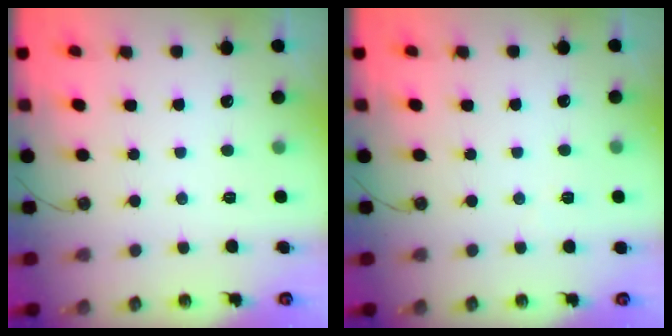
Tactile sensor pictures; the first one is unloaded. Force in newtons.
{"total": 2.0, "press": 1.9, "slide": 0.8}